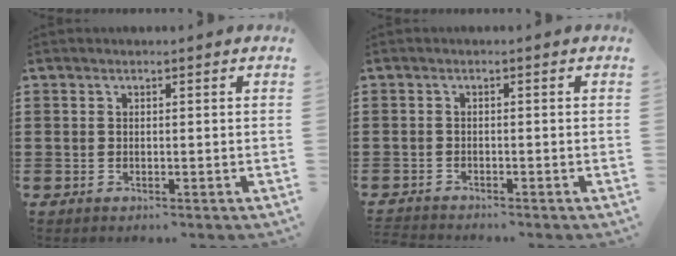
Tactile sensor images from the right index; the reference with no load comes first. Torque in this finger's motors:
{"motor_torque": [-1.22, 0.92, -1.06, -0.12]}